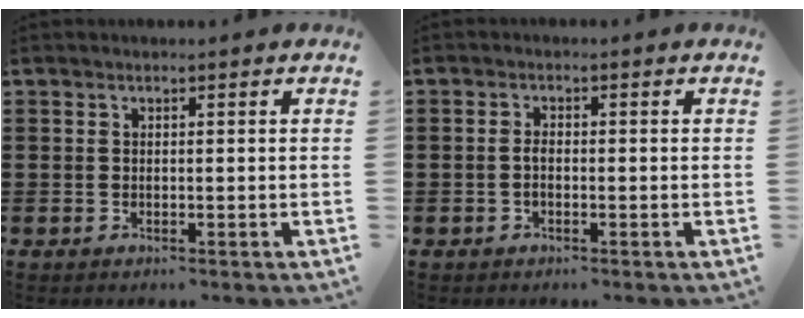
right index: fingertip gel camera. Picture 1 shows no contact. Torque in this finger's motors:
{"motor_torque": [1.35, 0.79, 0.03, 0.05]}